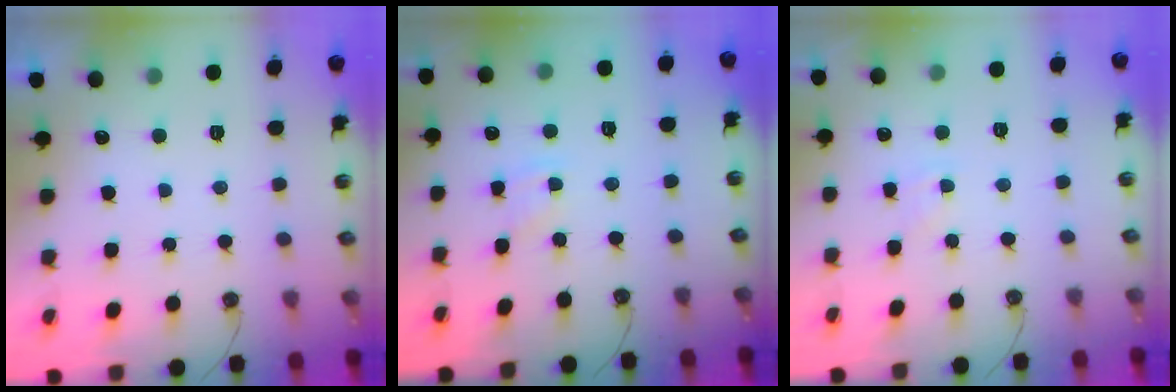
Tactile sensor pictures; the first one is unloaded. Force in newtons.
{"total": 3.5, "press": 3.5, "slide": 0.4}
{"total": 2.8, "press": 2.8, "slide": 0.4}